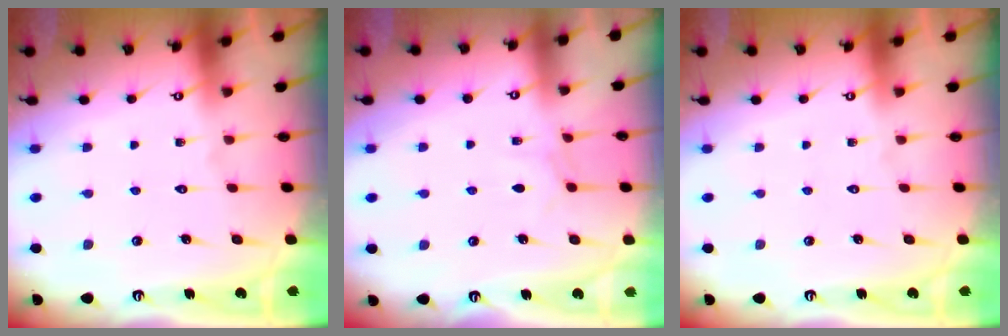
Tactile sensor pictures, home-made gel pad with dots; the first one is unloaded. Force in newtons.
{"total": 4.0, "press": 3.9, "slide": 0.6}
{"total": 0.0}